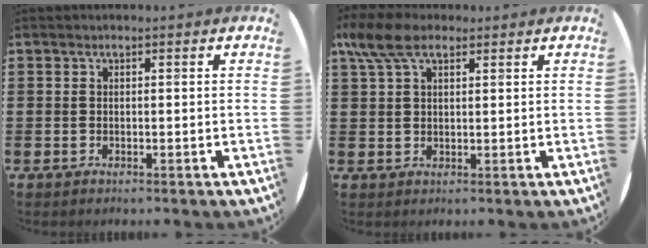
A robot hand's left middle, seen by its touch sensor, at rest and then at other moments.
{"total": 5.8, "force": [3.7, 2.8, 3.4], "torque": [-0.069, 0.003, 0.067]}